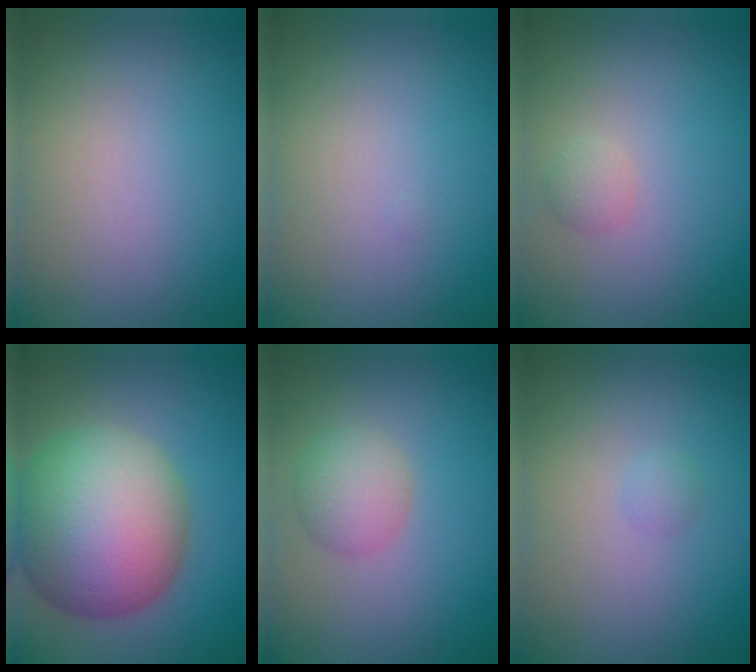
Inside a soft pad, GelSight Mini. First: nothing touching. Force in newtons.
{"total": 0.0}
{"total": 1.1, "press": 1.1, "slide": 0.1}
{"total": 13.5, "press": 13.5, "slide": 0.2}
{"total": 2.9, "press": 2.9, "slide": 0.1}
{"total": 0.6, "press": 0.6, "slide": 0.1}